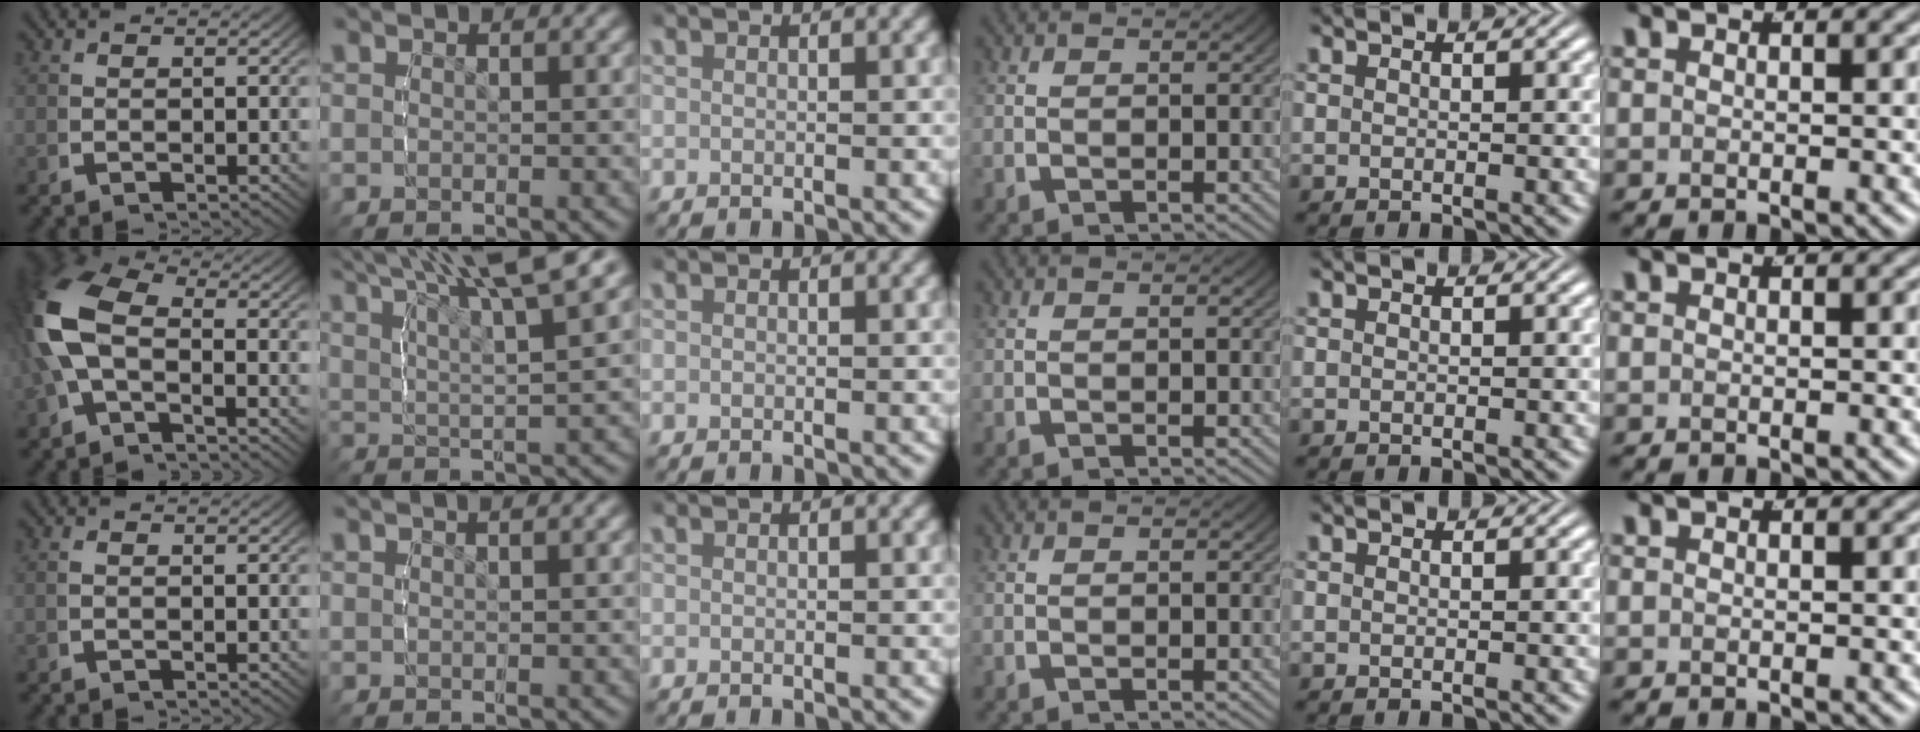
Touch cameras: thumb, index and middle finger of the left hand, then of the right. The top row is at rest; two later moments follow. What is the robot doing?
{"motion": "lift_and_place", "object": "markers"}